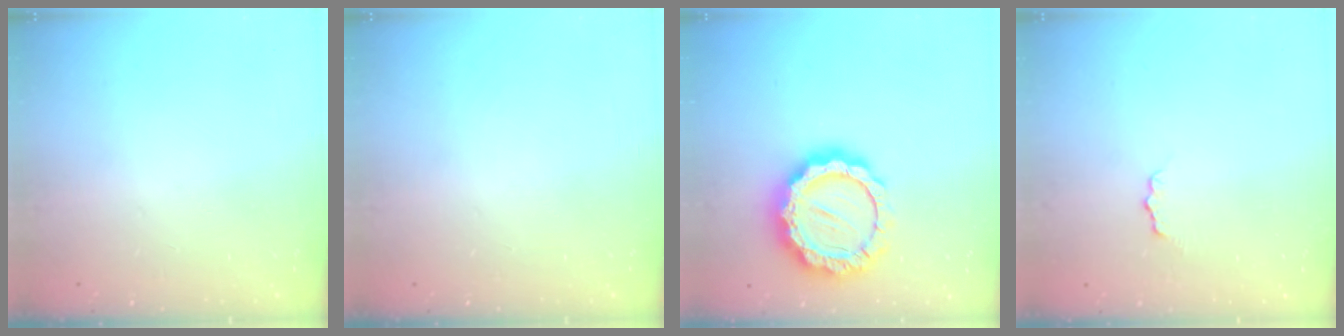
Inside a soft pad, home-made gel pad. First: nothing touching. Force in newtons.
{"total": 0.0}
{"total": 18.6, "press": 18.5, "slide": 1.4}
{"total": 2.9, "press": 2.9, "slide": 0.3}